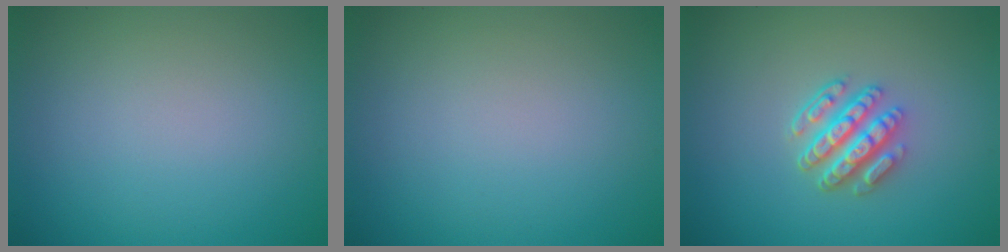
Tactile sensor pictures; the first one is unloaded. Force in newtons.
{"total": 0.0}
{"total": 4.3, "press": 3.4, "slide": 2.6}